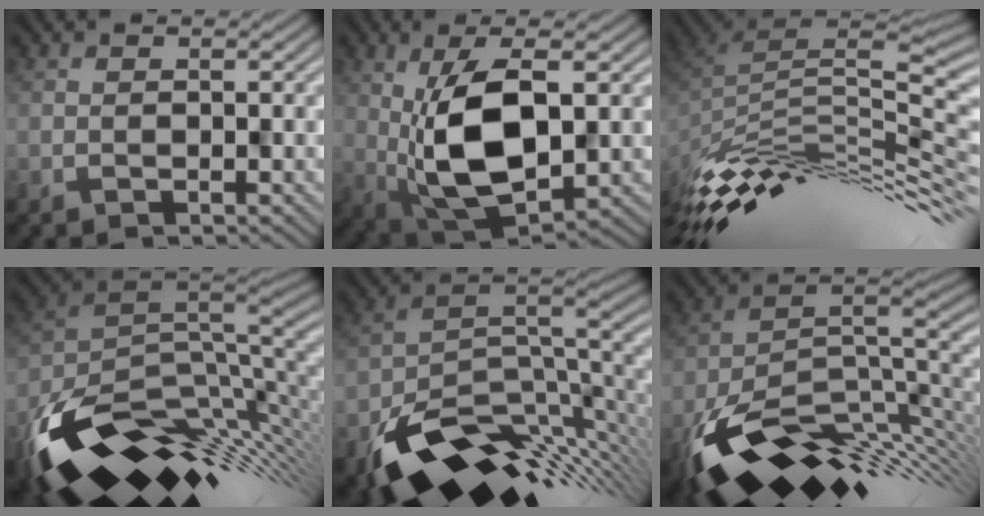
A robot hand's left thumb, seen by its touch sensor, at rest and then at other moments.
{"total": 11.7, "force": [1.3, 5.5, 10.2], "torque": [-0.206, -0.006, 0.032]}
{"total": 12.3, "force": [-3.8, 3.6, 11.1], "torque": [-0.197, 0.012, -0.068]}
{"total": 15.0, "force": [-4.3, 8.0, 12.0], "torque": [-0.239, -0.025, -0.079]}
{"total": 13.0, "force": [-5.8, 7.0, 9.3], "torque": [-0.171, -0.039, -0.082]}
{"total": 14.3, "force": [-5.3, 6.6, 11.5], "torque": [-0.207, -0.024, -0.089]}